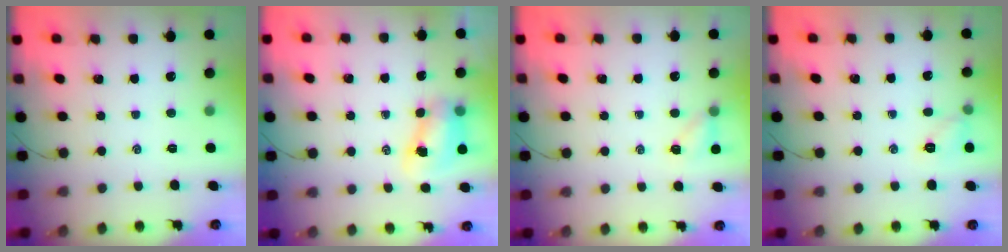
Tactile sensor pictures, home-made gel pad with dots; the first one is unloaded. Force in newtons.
{"total": 7.6, "press": 7.5, "slide": 1.1}
{"total": 4.8, "press": 4.5, "slide": 1.5}
{"total": 7.0, "press": 6.8, "slide": 1.6}